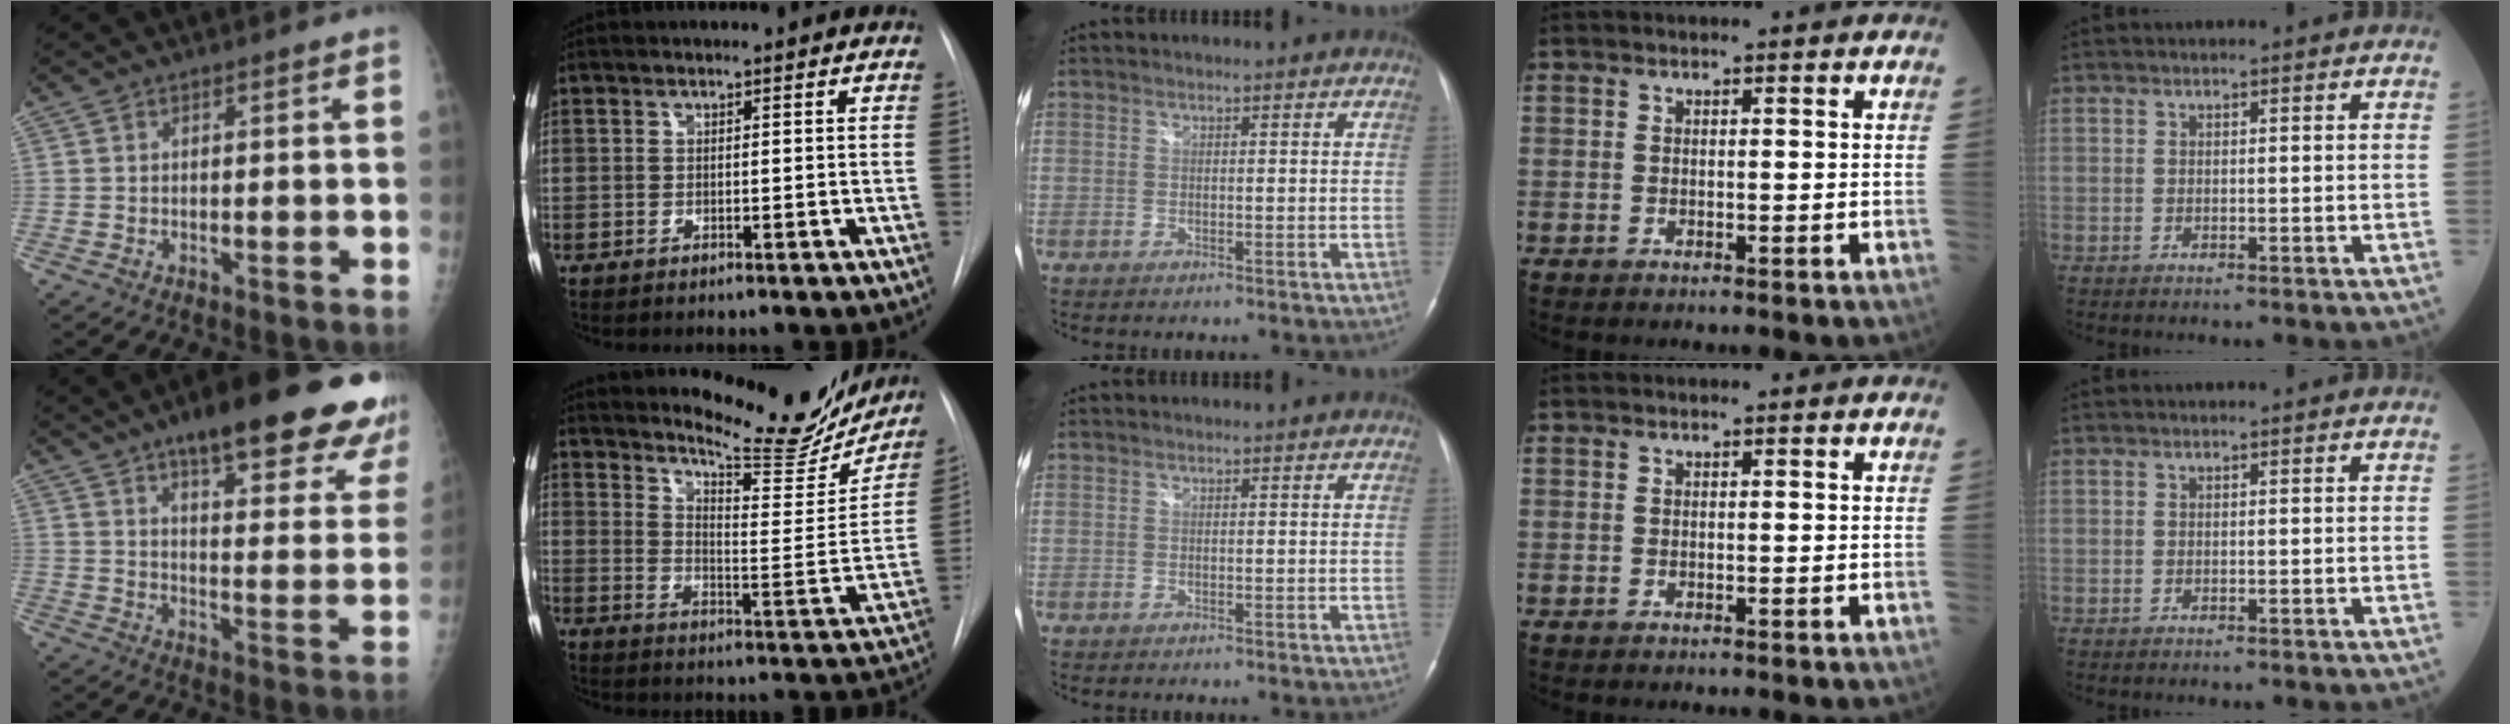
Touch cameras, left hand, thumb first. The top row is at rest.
{"thumb": {"total": 26.5, "force": [18.8, 6.7, 17.5], "torque": [-0.198, -0.064, 0.243]}, "index": {"total": 18.9, "force": [17.2, 3.8, 6.9], "torque": [-0.091, -0.057, 0.224]}}